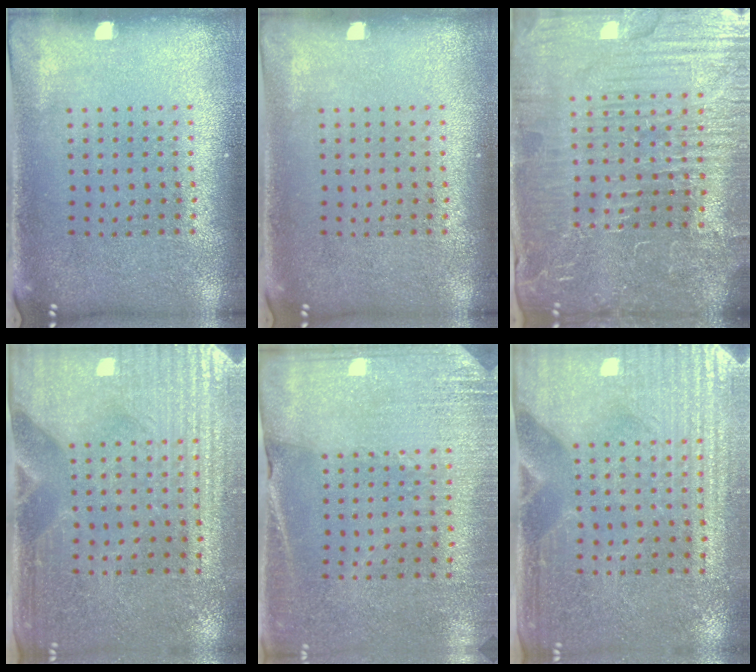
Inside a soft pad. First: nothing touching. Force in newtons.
{"total": 0.0}
{"total": 5.8, "press": 5.3, "slide": 2.3}
{"total": 3.6, "press": 3.2, "slide": 1.5}
{"total": 2.6, "press": 2.5, "slide": 0.8}
{"total": 3.6, "press": 3.2, "slide": 1.5}